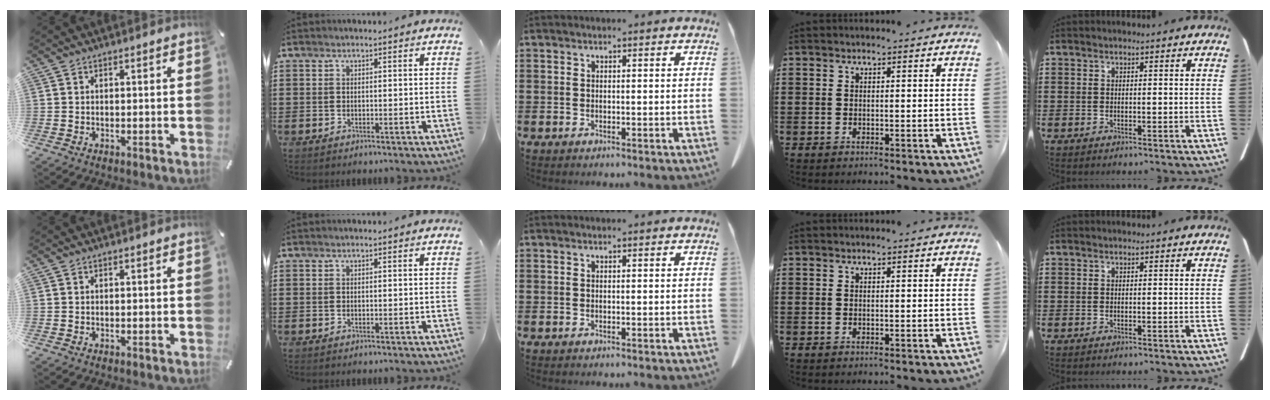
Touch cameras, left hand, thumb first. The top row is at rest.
{}